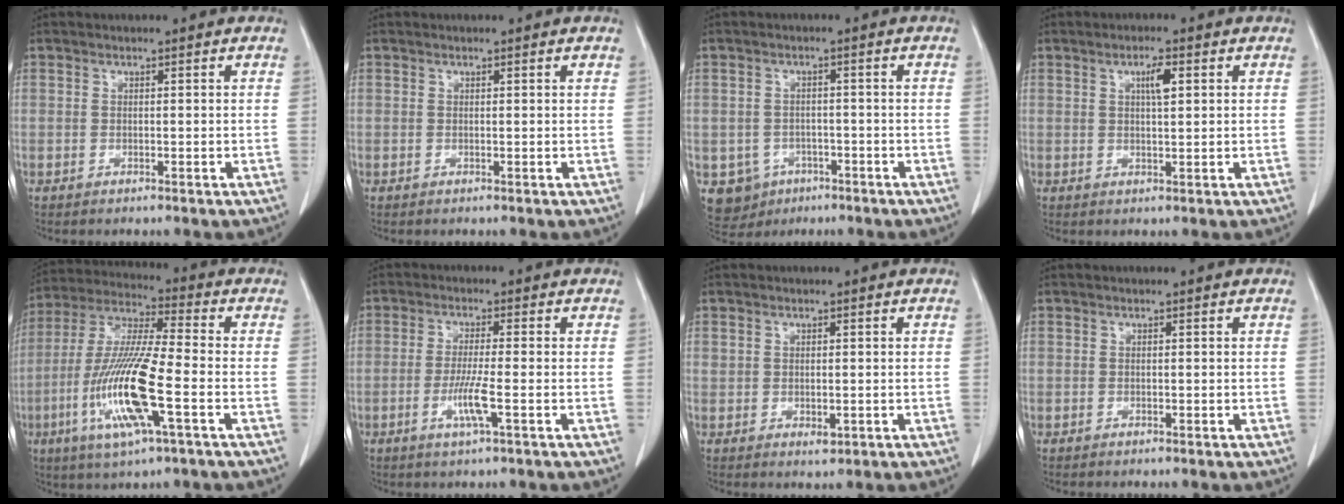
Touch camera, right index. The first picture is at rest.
{"total": 0.0}
{"total": 6.1, "force": [-2.6, 5.4, 0.9], "torque": [-0.019, 0.008, -0.029]}
{"total": 3.0, "force": [1.1, 0.5, 2.7], "torque": [-0.048, 0.000, 0.018]}
{"total": 15.6, "force": [-4.7, 1.4, 14.8], "torque": [-0.307, -0.015, -0.090]}
{"total": 4.8, "force": [-1.6, -0.2, 4.6], "torque": [-0.090, -0.010, -0.032]}
{"total": 1.9, "force": [-0.1, 1.3, 1.3], "torque": [-0.021, -0.003, 0.004]}
{"total": 0.0}